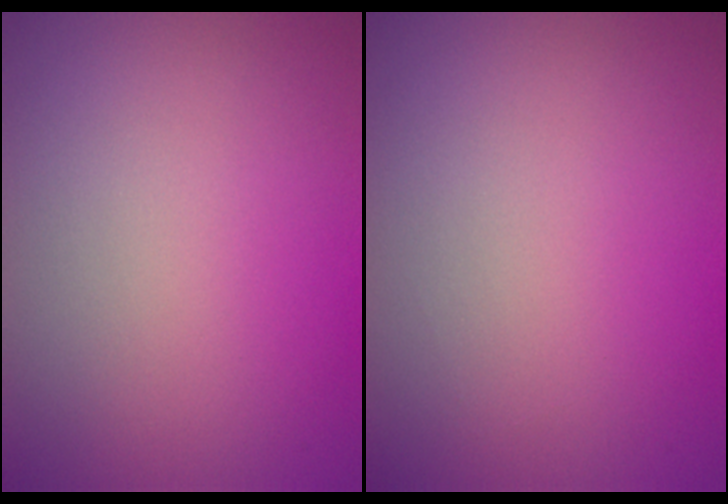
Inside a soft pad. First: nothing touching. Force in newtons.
{"total": 0.0}